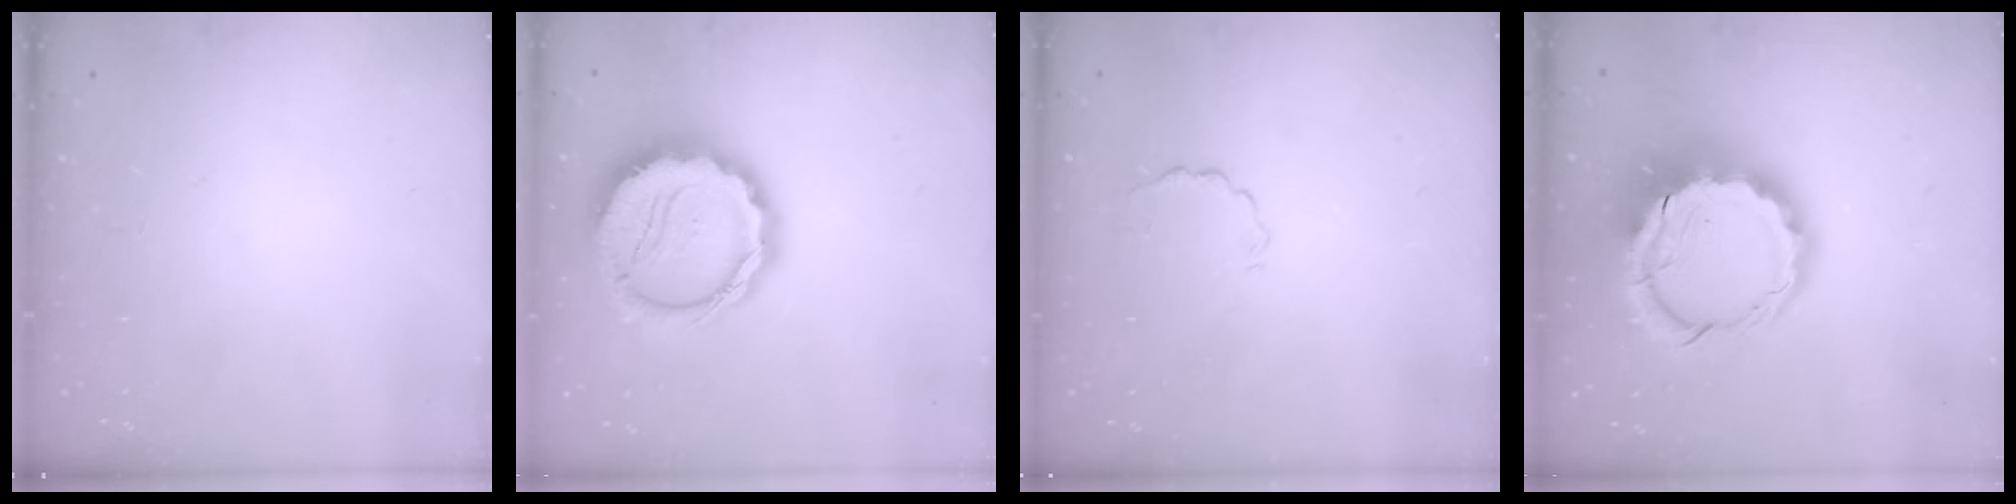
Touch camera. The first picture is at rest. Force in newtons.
{"total": 16.4, "press": 16.0, "slide": 3.6}
{"total": 2.6, "press": 2.5, "slide": 0.8}
{"total": 14.6, "press": 14.3, "slide": 3.0}